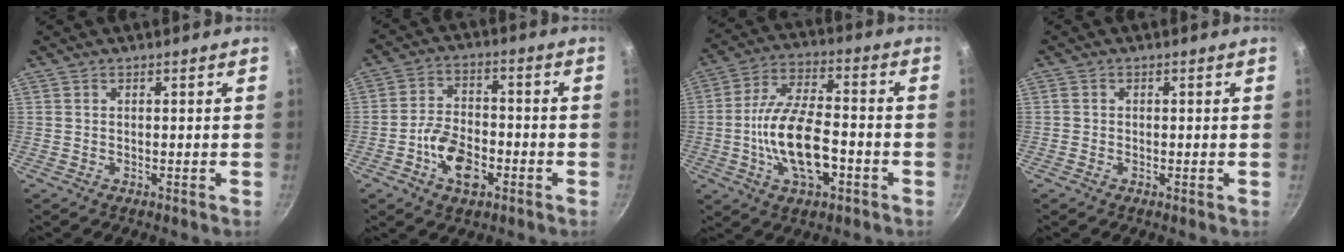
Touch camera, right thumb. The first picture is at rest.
{"total": 9.5, "force": [-3.8, 5.6, 6.7], "torque": [-0.107, 0.031, -0.073]}
{"total": 15.2, "force": [-4.1, 7.2, 12.8], "torque": [-0.225, 0.035, -0.077]}
{"total": 0.8, "force": [-0.3, 0.7, 0.3], "torque": [-0.005, 0.001, -0.009]}